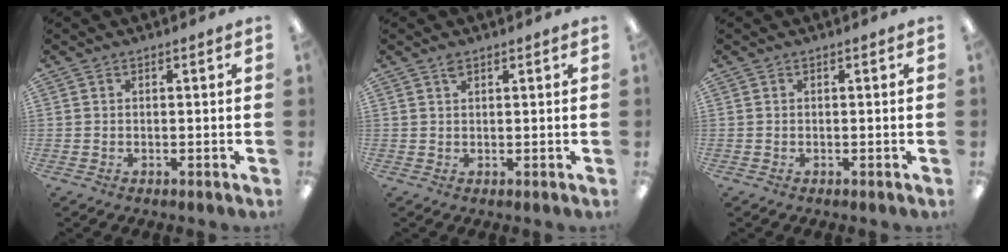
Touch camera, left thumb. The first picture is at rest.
{"total": 1.4, "force": [1.0, 0.6, 0.7], "torque": [-0.018, 0.001, 0.019]}
{"total": 0.0}